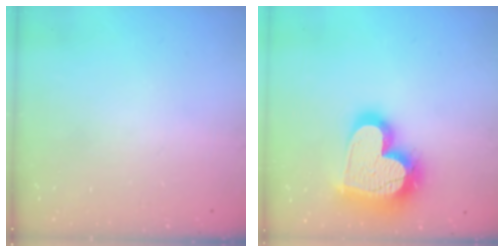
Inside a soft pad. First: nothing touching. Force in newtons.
{"total": 25.1, "press": 25.0, "slide": 2.2}